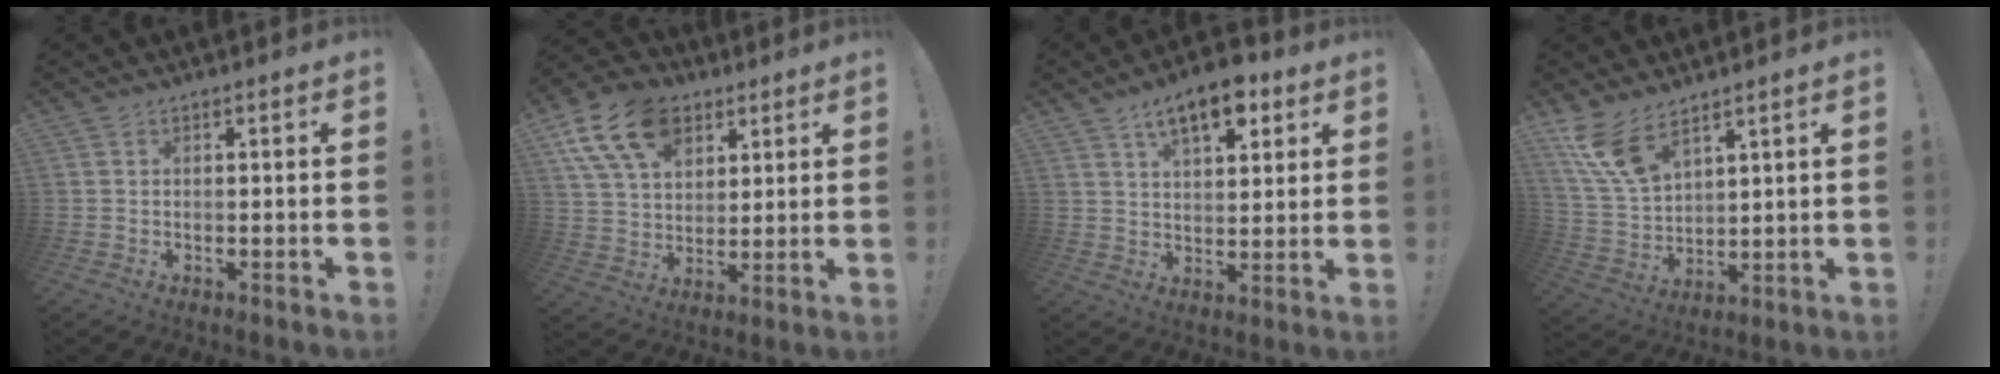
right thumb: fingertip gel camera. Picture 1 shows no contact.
{"total": 17.5, "force": [8.4, 11.8, 9.8], "torque": [-0.169, -0.035, 0.158]}
{"total": 11.7, "force": [6.5, 5.2, 8.3], "torque": [-0.125, -0.022, 0.114]}
{"total": 11.6, "force": [8.1, 4.9, 6.6], "torque": [-0.143, -0.042, 0.158]}